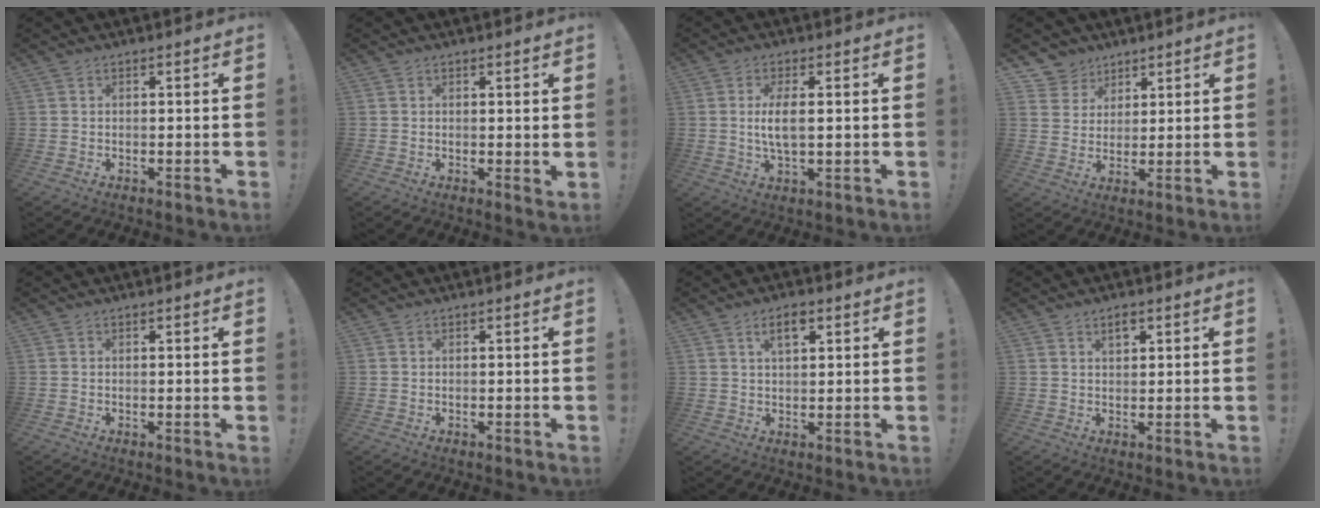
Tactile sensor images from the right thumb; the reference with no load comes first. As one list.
[{"total": 1.1, "force": [0.8, 0.2, 0.7], "torque": [0.004, -0.007, 0.010]}, {"total": 6.3, "force": [0.2, 1.9, 6.0], "torque": [-0.113, -0.007, -0.002]}, {"total": 7.1, "force": [4.7, 5.3, 0.4], "torque": [-0.007, -0.038, 0.093]}, {"total": 0.5, "force": [0.3, -0.2, 0.4], "torque": [-0.003, -0.002, 0.003]}, {"total": 0.0}, {"total": 4.8, "force": [2.3, 2.1, 3.6], "torque": [-0.054, -0.003, 0.037]}, {"total": 2.9, "force": [1.7, 1.5, 1.8], "torque": [-0.016, -0.007, 0.025]}]